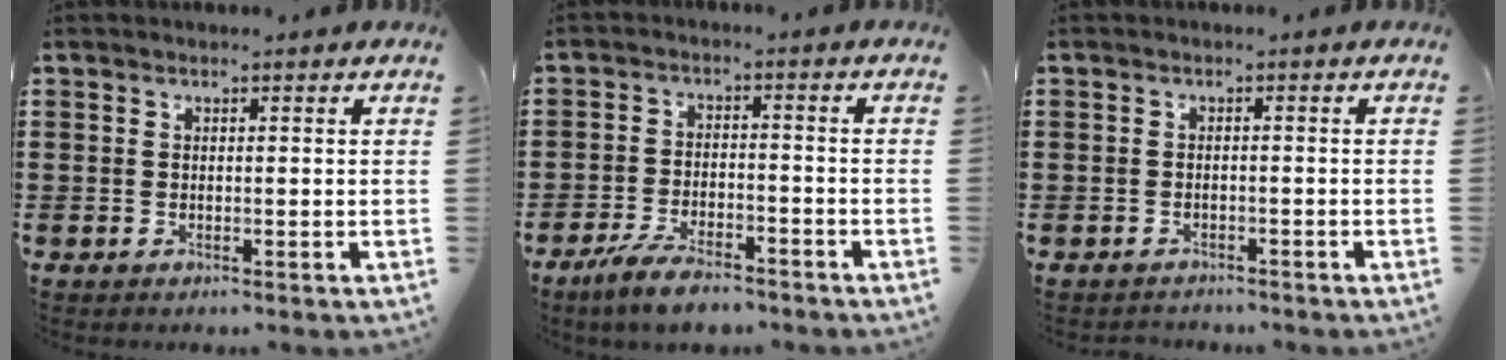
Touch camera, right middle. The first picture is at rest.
{"total": 5.9, "force": [-5.0, 1.3, 2.9], "torque": [-0.066, -0.002, -0.096]}
{"total": 1.2, "force": [-1.2, 0.3, -0.2], "torque": [-0.001, 0.000, -0.027]}